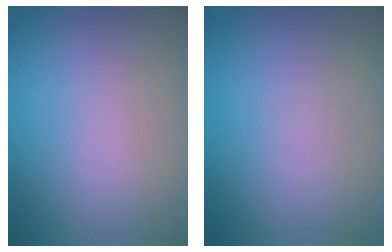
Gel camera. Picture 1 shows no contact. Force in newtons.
{"total": 0.0}